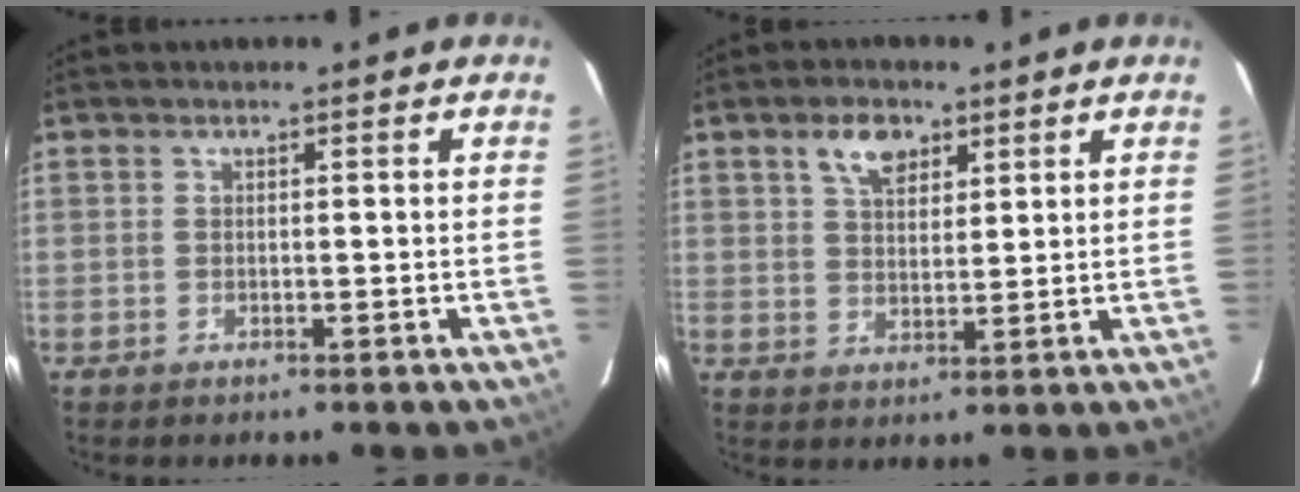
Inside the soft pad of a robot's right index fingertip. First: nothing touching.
{"total": 5.8, "force": [3.4, 3.2, 3.4], "torque": [-0.053, 0.010, 0.062]}